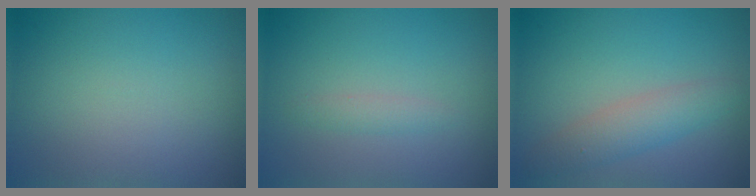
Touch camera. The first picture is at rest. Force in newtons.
{"total": 1.0, "press": 1.0, "slide": 0.0}
{"total": 2.9, "press": 2.9, "slide": 0.1}